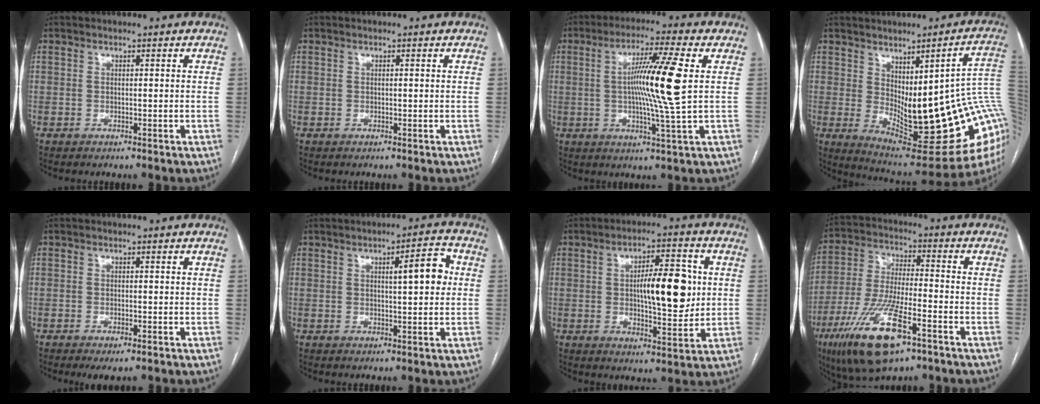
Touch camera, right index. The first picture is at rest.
{"total": 0.0}
{"total": 11.6, "force": [1.3, -1.5, 11.4], "torque": [-0.205, -0.004, 0.019]}
{"total": 24.1, "force": [0.8, 4.4, 23.7], "torque": [-0.254, -0.017, 0.030]}
{"total": 2.5, "force": [-1.5, 0.6, 1.9], "torque": [-0.022, -0.004, -0.016]}
{"total": 6.0, "force": [1.2, 1.2, 5.8], "torque": [-0.081, 0.013, 0.017]}
{"total": 11.3, "force": [1.2, 3.3, 10.8], "torque": [-0.166, 0.010, 0.022]}
{"total": 16.2, "force": [-8.6, 4.6, 13.0], "torque": [-0.278, -0.020, -0.148]}